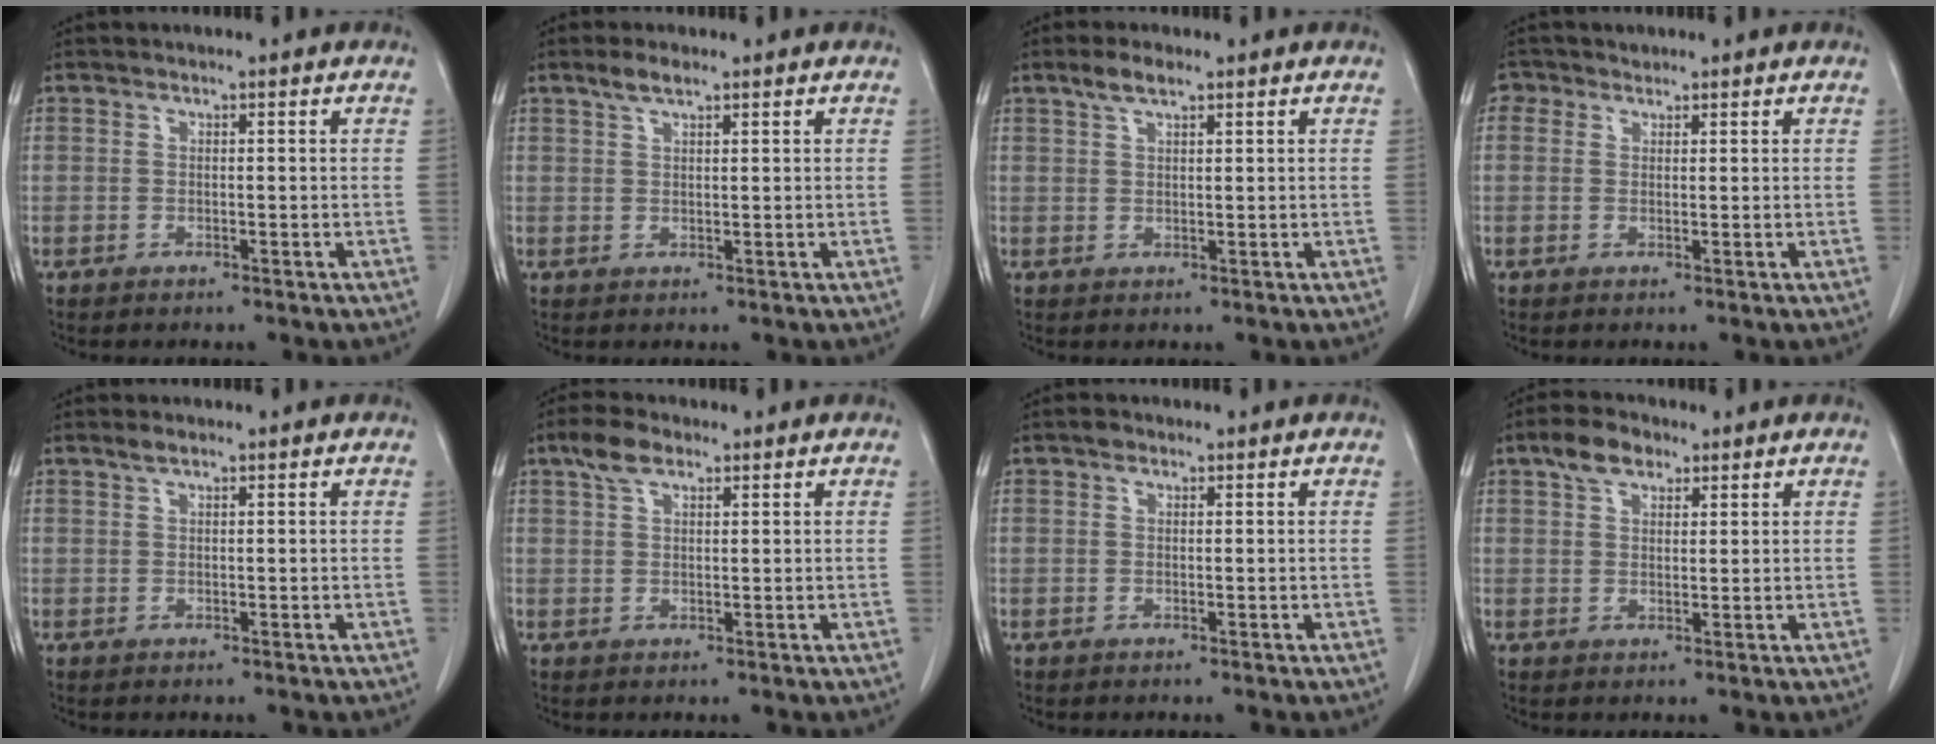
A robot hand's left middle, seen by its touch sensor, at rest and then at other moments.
{"total": 2.5, "force": [1.9, 0.6, 1.6], "torque": [-0.036, 0.007, 0.037]}
{"total": 3.0, "force": [2.1, 0.8, 2.0], "torque": [-0.045, 0.008, 0.043]}
{"total": 2.0, "force": [1.2, 1.6, 0.1], "torque": [0.001, 0.011, 0.017]}
{"total": 1.1, "force": [0.8, 0.1, 0.6], "torque": [-0.017, 0.004, 0.019]}
{"total": 3.9, "force": [2.5, 1.7, 2.4], "torque": [-0.055, 0.013, 0.049]}
{"total": 0.8, "force": [0.6, 0.5, 0.3], "torque": [-0.007, 0.005, 0.008]}
{"total": 4.7, "force": [3.0, 2.6, 2.6], "torque": [-0.052, 0.013, 0.056]}